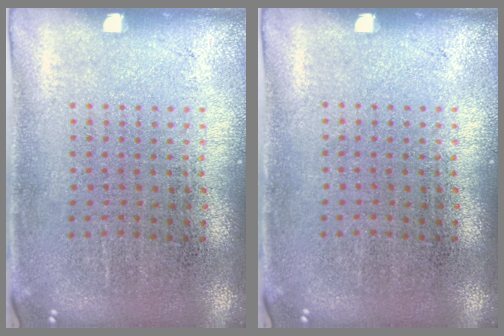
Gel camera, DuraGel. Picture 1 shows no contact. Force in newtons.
{"total": 0.0}